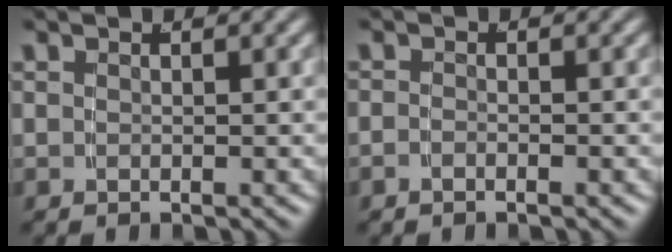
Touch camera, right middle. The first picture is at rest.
{"total": 0.8, "force": [-0.7, 0.3, 0.3], "torque": [-0.004, -0.001, -0.017]}